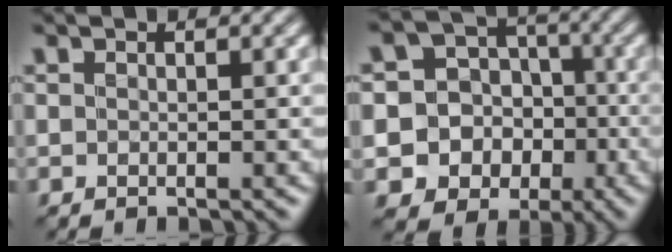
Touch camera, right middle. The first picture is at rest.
{"total": 10.6, "force": [-3.7, 9.5, 2.9], "torque": [-0.051, -0.013, -0.071]}